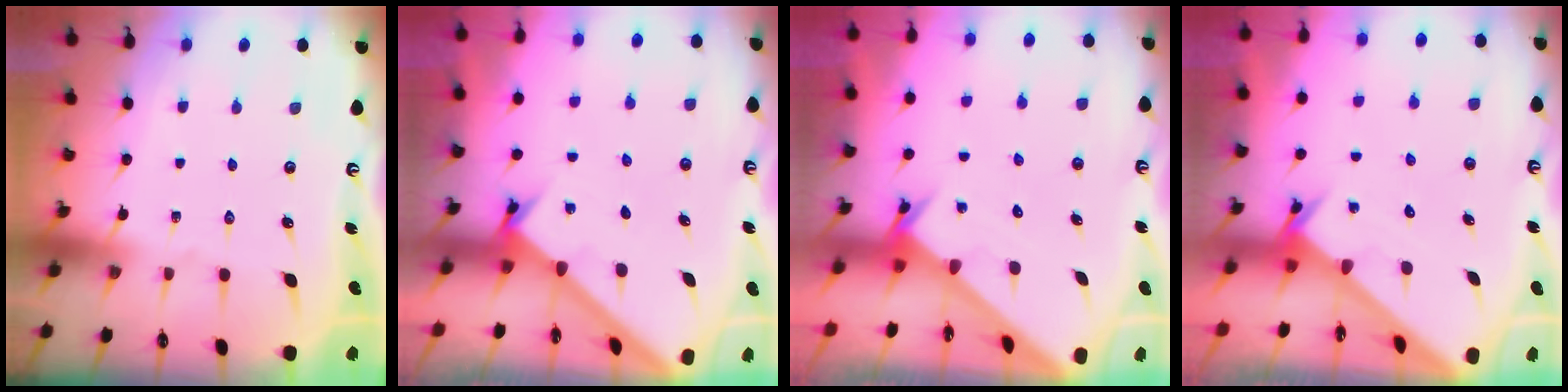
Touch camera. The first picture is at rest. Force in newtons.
{"total": 1.8, "press": 1.8, "slide": 0.2}
{"total": 2.2, "press": 2.2, "slide": 0.1}
{"total": 2.2, "press": 2.2, "slide": 0.1}